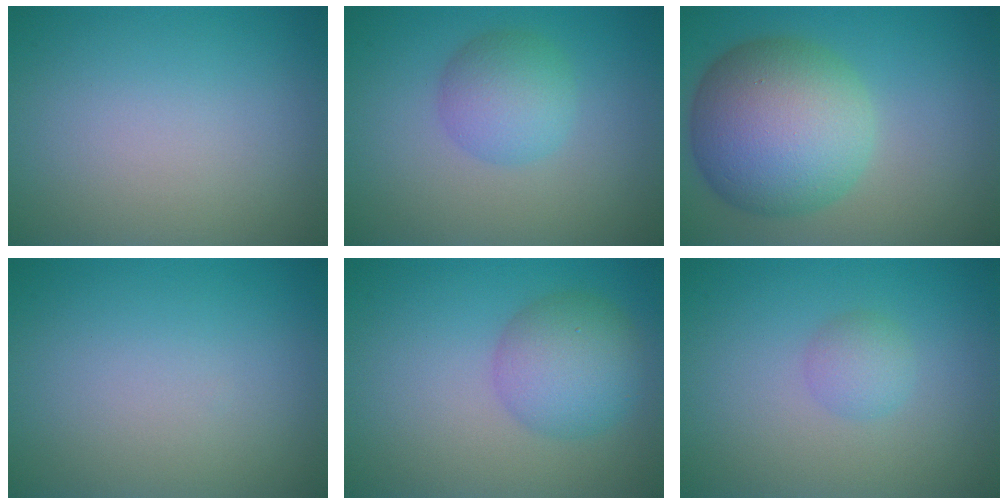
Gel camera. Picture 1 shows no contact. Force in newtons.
{"total": 3.6, "press": 3.6, "slide": 0.1}
{"total": 11.0, "press": 11.0, "slide": 0.4}
{"total": 0.0}
{"total": 4.7, "press": 4.7, "slide": 0.2}
{"total": 1.7, "press": 1.7, "slide": 0.1}